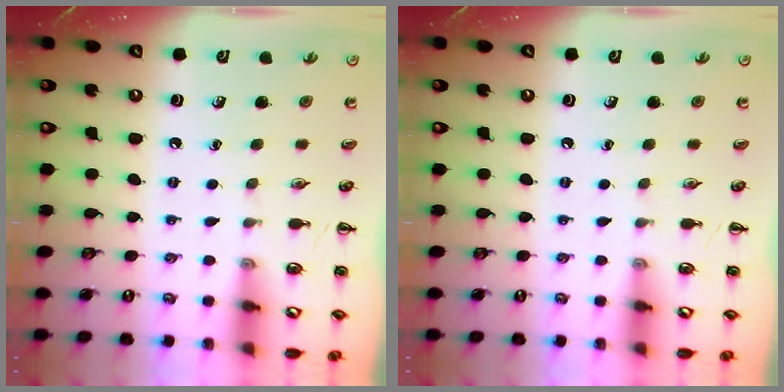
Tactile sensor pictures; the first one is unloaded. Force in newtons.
{"total": 0.0}